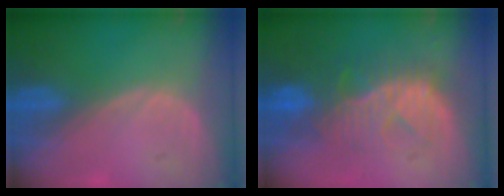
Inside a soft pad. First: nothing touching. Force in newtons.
{"total": 9.6, "press": 9.0, "slide": 3.3}